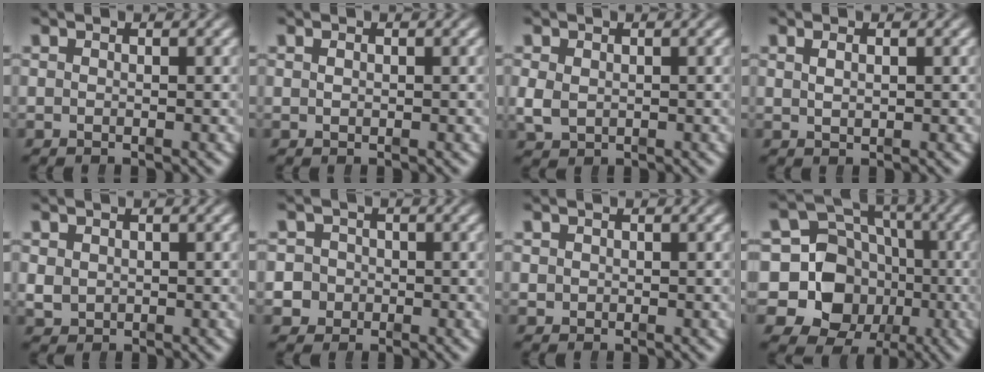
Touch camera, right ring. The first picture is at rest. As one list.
[{"total": 0.0}, {"total": 1.9, "force": [-0.2, 1.7, 0.9], "torque": [-0.031, -0.015, 0.010]}, {"total": 0.8, "force": [0.5, -0.5, 0.4], "torque": [-0.005, -0.002, 0.016]}, {"total": 1.9, "force": [-0.1, 1.7, 0.7], "torque": [-0.021, -0.014, 0.010]}, {"total": 5.5, "force": [-1.3, 5.2, 1.3], "torque": [-0.037, -0.021, -0.021]}, {"total": 0.5, "force": [0.0, 0.5, 0.1], "torque": [-0.004, -0.004, 0.005]}, {"total": 13.4, "force": [-2.6, 11.7, 6.1], "torque": [-0.116, -0.063, -0.033]}]